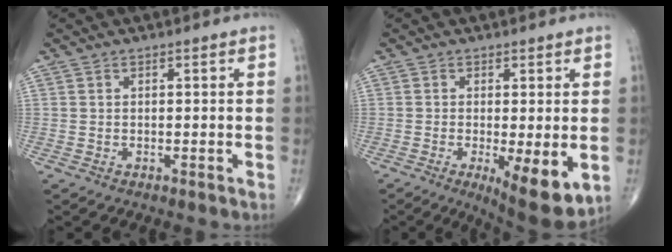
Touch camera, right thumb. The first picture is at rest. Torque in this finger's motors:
{"motor_torque": [-0.23, 0.36, 0.08, -0.05, 0.04]}